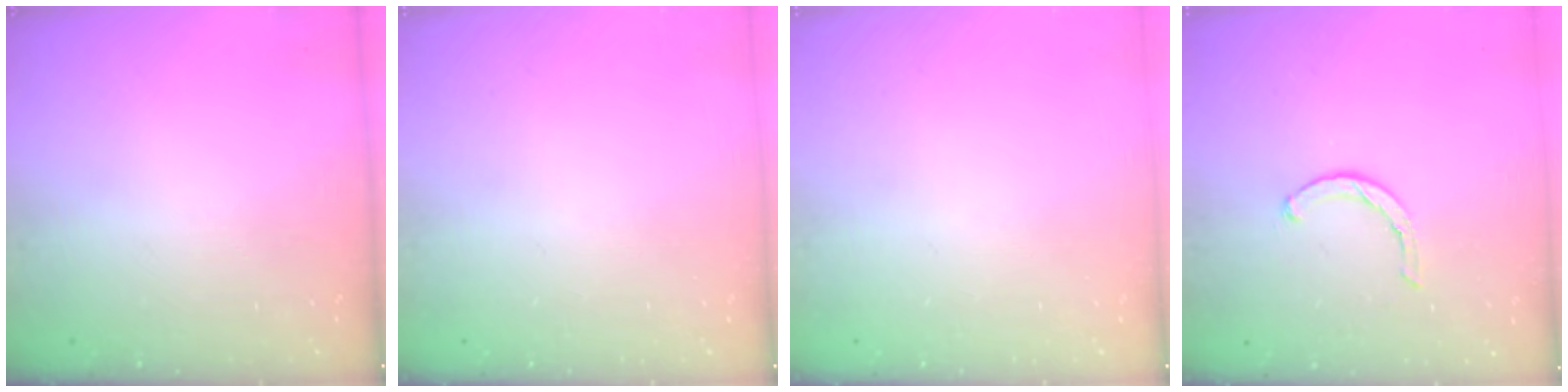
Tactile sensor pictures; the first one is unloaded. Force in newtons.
{"total": 0.0}
{"total": 0.0}
{"total": 2.3, "press": 2.3, "slide": 0.4}